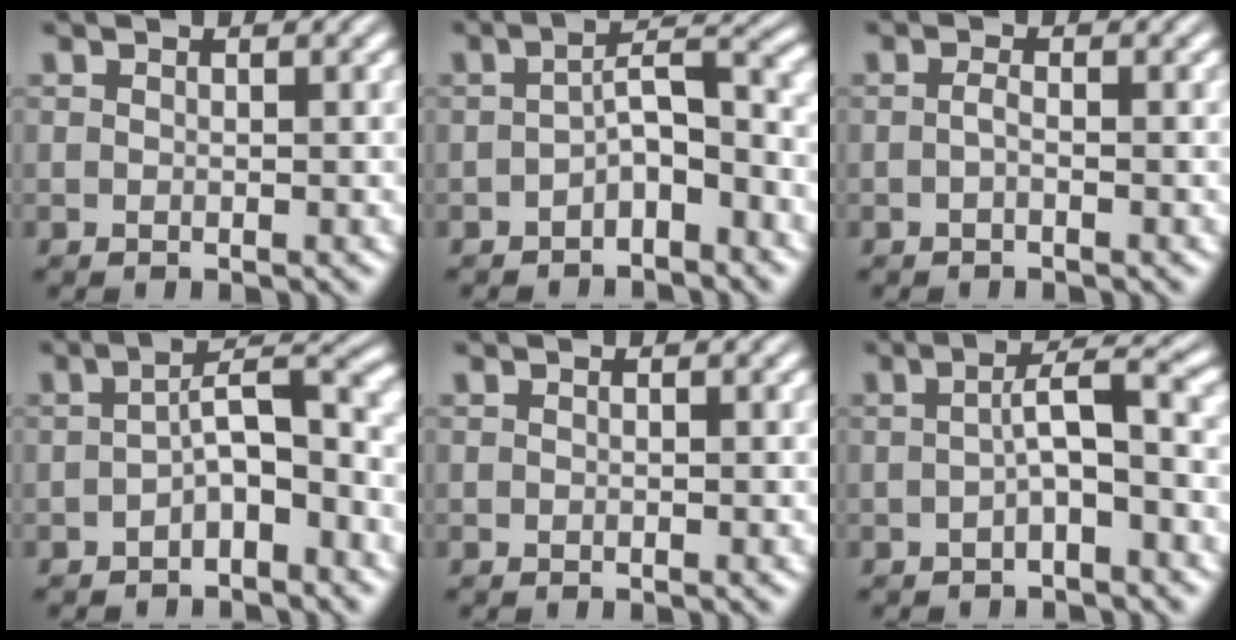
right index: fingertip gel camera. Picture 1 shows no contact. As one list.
[{"total": 2.9, "force": [-1.3, 0.0, 2.5], "torque": [-0.026, -0.009, -0.015]}, {"total": 1.2, "force": [-0.7, -0.7, 0.6], "torque": [-0.012, -0.002, -0.009]}, {"total": 3.3, "force": [-1.0, 0.1, 3.1], "torque": [-0.033, -0.006, -0.011]}, {"total": 0.0}, {"total": 2.7, "force": [-0.7, -0.8, 2.5], "torque": [-0.026, 0.006, -0.010]}]